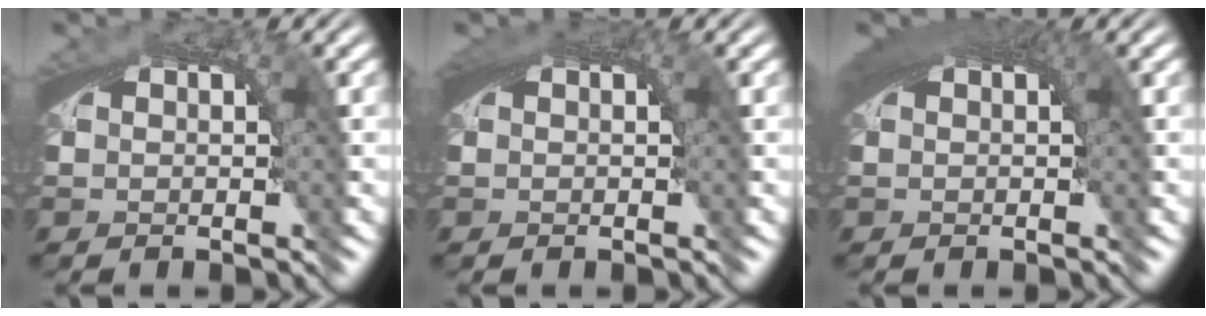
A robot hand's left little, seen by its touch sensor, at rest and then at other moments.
{"total": 1.4, "force": [0.5, 0.3, 1.3], "torque": [-0.020, 0.003, 0.009]}
{"total": 2.9, "force": [1.1, 0.7, 2.5], "torque": [-0.030, 0.011, 0.016]}